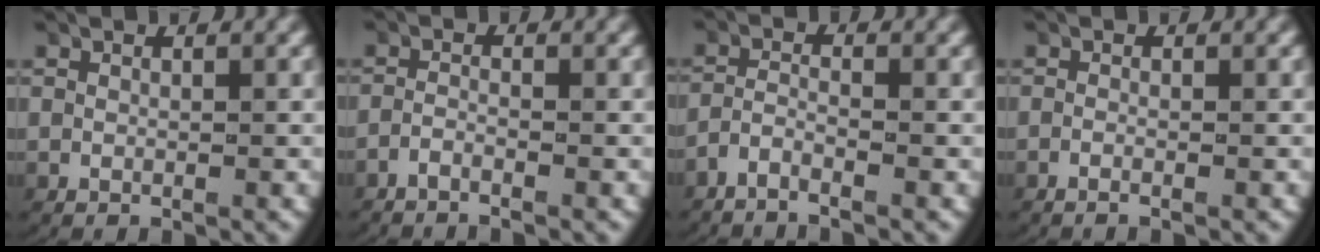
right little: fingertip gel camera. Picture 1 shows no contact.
{"total": 2.3, "force": [-2.2, 0.1, 0.7], "torque": [-0.029, -0.012, -0.035]}
{"total": 2.7, "force": [-2.4, 0.2, 1.3], "torque": [-0.035, -0.008, -0.041]}
{"total": 1.3, "force": [-1.1, 0.1, 0.6], "torque": [-0.022, -0.003, -0.019]}